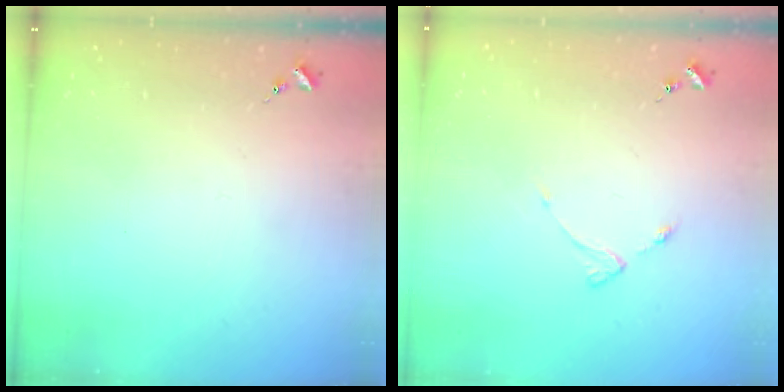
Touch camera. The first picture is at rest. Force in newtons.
{"total": 2.8, "press": 2.7, "slide": 0.5}